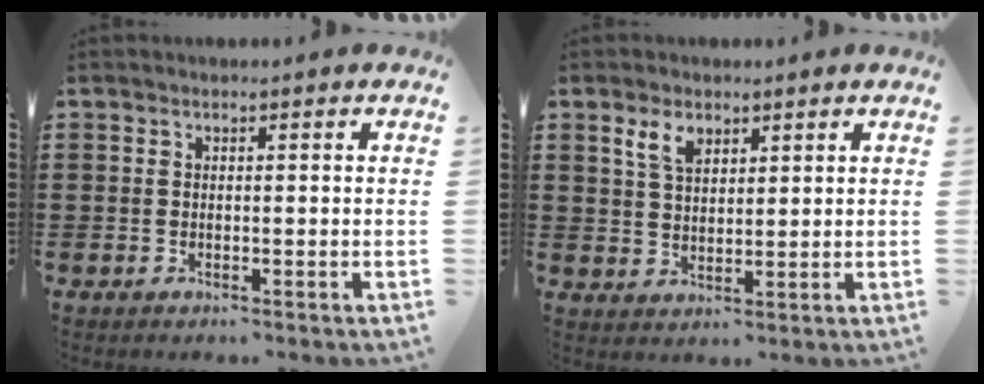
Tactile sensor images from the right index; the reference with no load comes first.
{"total": 3.7, "force": [2.4, 2.0, 2.1], "torque": [-0.050, 0.007, 0.044]}